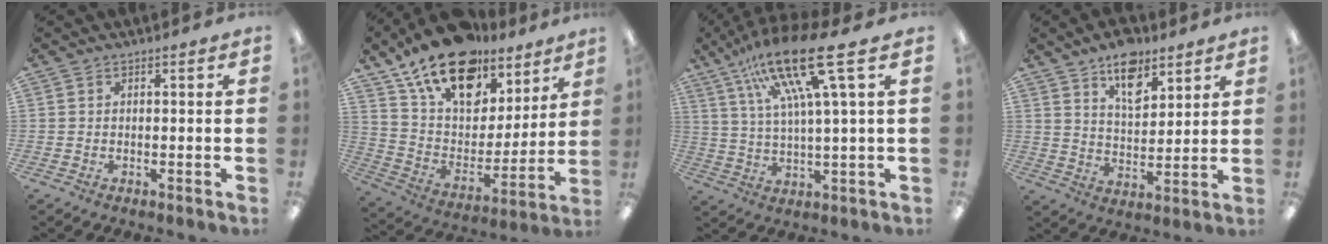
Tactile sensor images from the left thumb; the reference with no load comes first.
{"total": 20.6, "force": [14.7, 11.0, 9.3], "torque": [-0.166, -0.092, 0.267]}
{"total": 19.4, "force": [10.9, 3.2, 15.8], "torque": [-0.297, -0.044, 0.166]}
{"total": 10.7, "force": [7.5, 5.7, 5.1], "torque": [-0.066, -0.041, 0.133]}